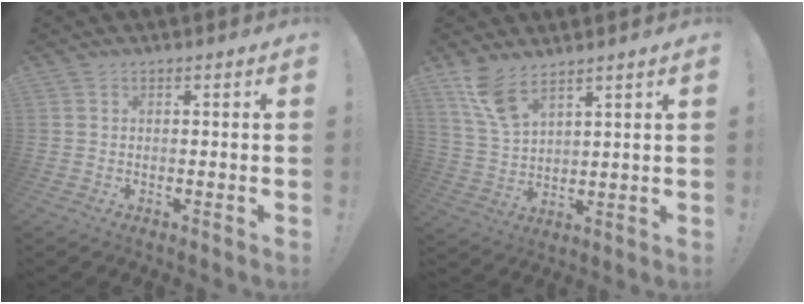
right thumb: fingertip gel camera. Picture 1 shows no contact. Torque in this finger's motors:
{"motor_torque": [0.08, 0.22, 0.33, 0.12, 0.11]}